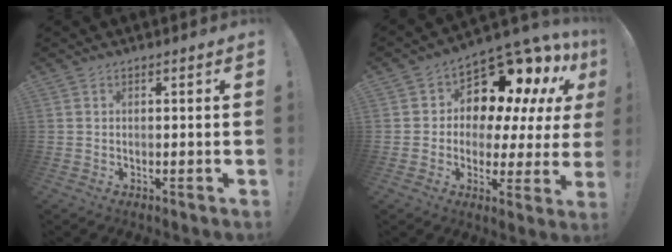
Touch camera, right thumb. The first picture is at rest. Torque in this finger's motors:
{"motor_torque": [1.88, 2.74, 0.26, 0.05, 0.02]}